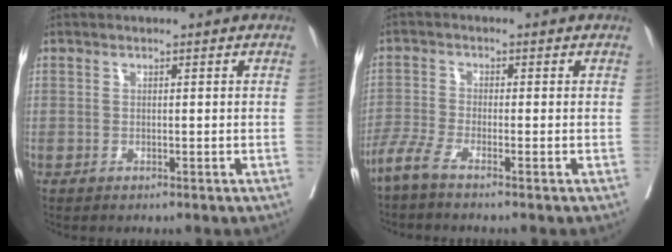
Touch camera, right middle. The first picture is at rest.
{"total": 3.1, "force": [-2.5, -0.2, 1.8], "torque": [-0.047, -0.006, -0.059]}